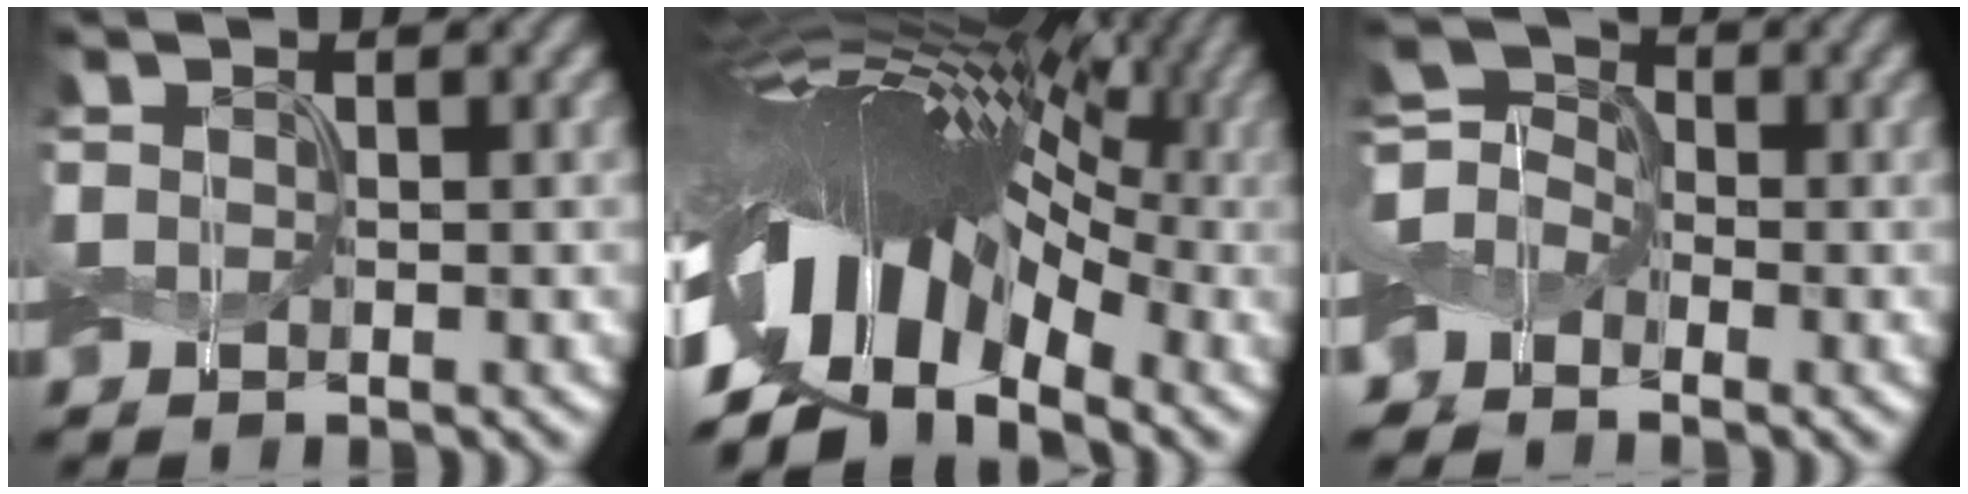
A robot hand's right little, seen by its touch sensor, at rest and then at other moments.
{"total": 15.7, "force": [-4.4, 7.6, 13.0], "torque": [-0.207, 0.027, -0.087]}
{"total": 4.3, "force": [-2.0, 3.5, 1.6], "torque": [-0.026, 0.012, -0.054]}